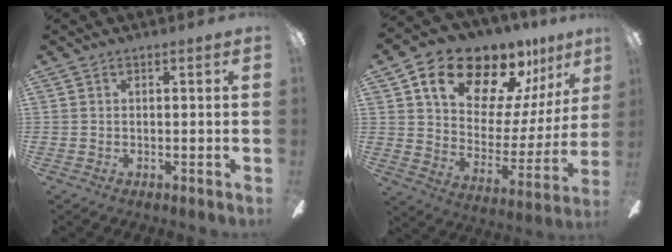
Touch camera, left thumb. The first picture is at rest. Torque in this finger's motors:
{"motor_torque": [0.38, 0.46, 1.26, -1.51, 0.30]}